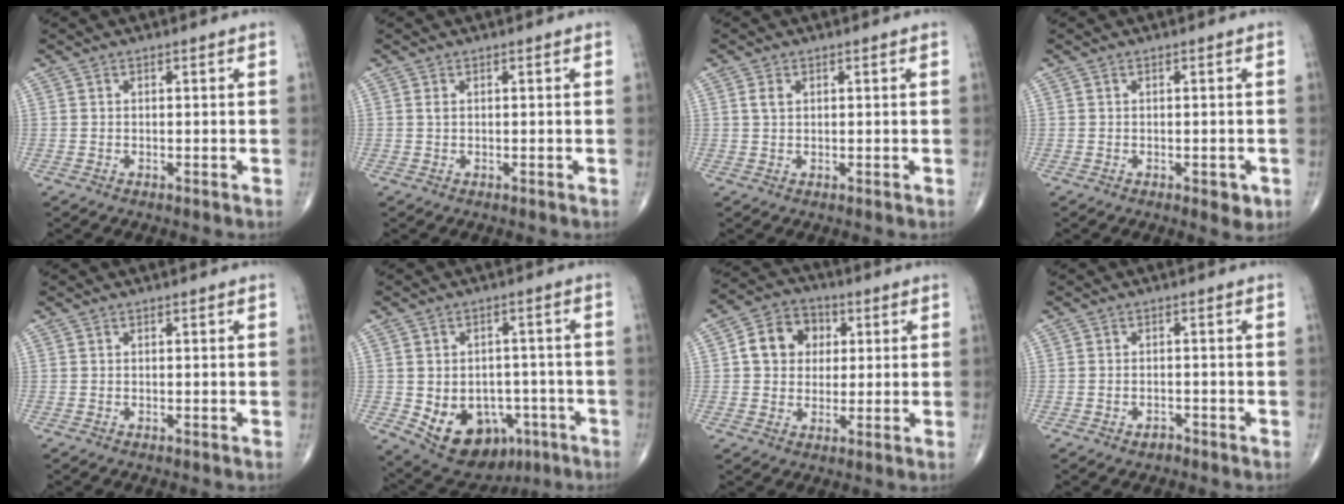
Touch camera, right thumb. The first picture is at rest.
{"total": 0.6, "force": [0.2, 0.3, 0.5], "torque": [-0.009, 0.004, 0.004]}
{"total": 2.0, "force": [0.7, 1.2, 1.4], "torque": [-0.028, 0.003, 0.015]}
{"total": 2.9, "force": [-0.9, 1.4, 2.4], "torque": [-0.016, -0.001, -0.007]}
{"total": 0.0}
{"total": 14.2, "force": [-5.1, 10.2, 8.5], "torque": [-0.101, 0.024, -0.054]}
{"total": 9.7, "force": [1.9, 8.1, 5.0], "torque": [-0.050, 0.008, 0.022]}
{"total": 1.5, "force": [-1.1, 0.9, 0.5], "torque": [-0.008, 0.007, -0.016]}